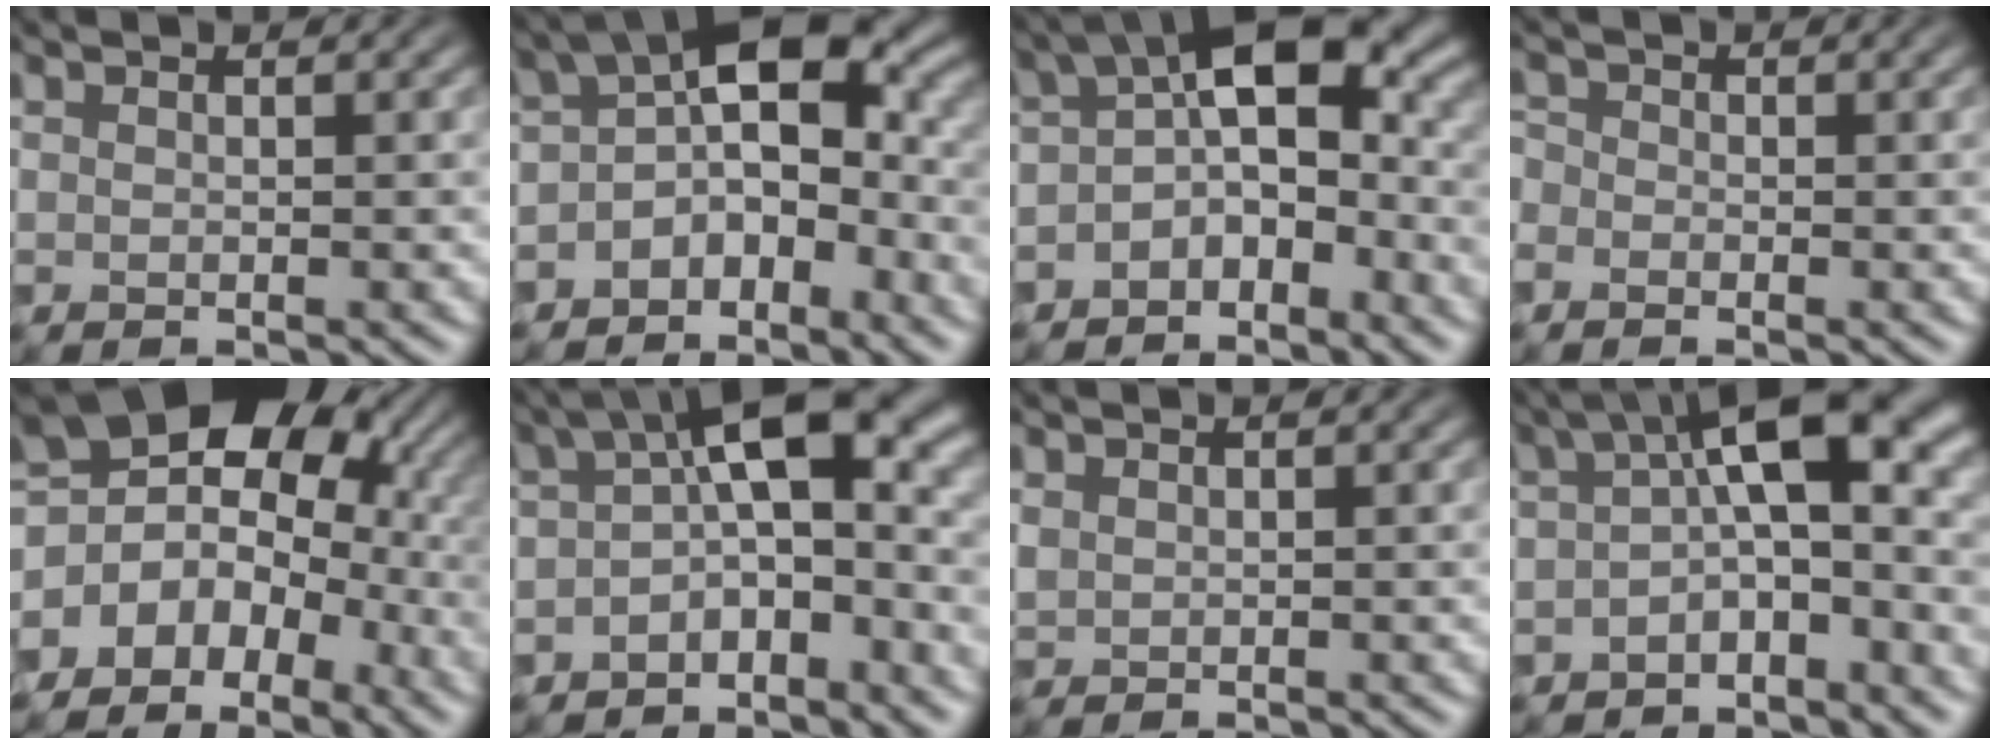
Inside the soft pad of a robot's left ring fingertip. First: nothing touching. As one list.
[{"total": 6.1, "force": [-2.0, 3.4, 4.7], "torque": [-0.063, 0.019, -0.049]}, {"total": 6.1, "force": [-1.5, 3.1, 5.1], "torque": [-0.078, 0.021, -0.041]}, {"total": 1.5, "force": [-0.7, 1.3, 0.4], "torque": [-0.009, 0.007, -0.022]}, {"total": 9.9, "force": [-0.8, 7.5, 6.5], "torque": [-0.066, 0.011, -0.016]}, {"total": 8.2, "force": [-1.4, 3.4, 7.3], "torque": [-0.114, 0.024, -0.041]}, {"total": 0.8, "force": [0.6, 0.6, 0.1], "torque": [-0.007, 0.001, 0.014]}, {"total": 7.6, "force": [-0.9, 2.7, 7.1], "torque": [-0.110, 0.024, -0.031]}]